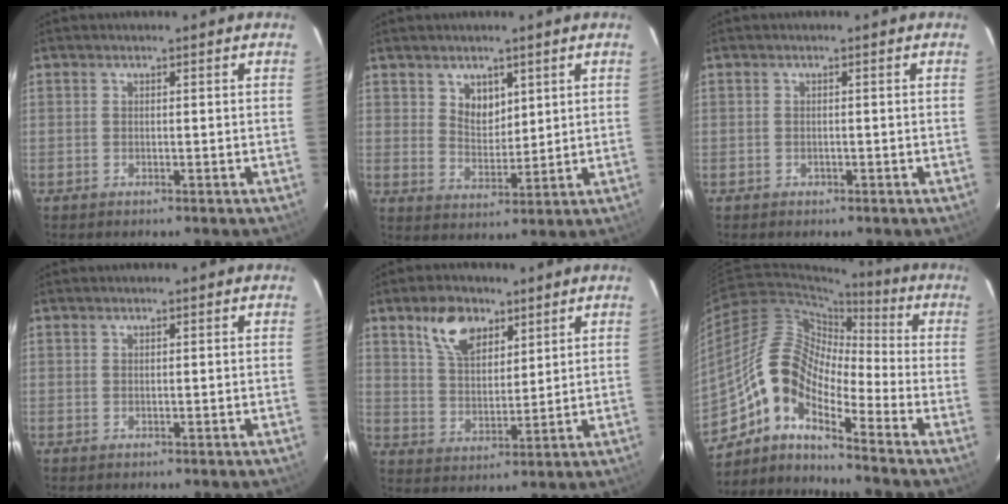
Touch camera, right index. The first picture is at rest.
{"total": 5.2, "force": [2.8, 3.7, 2.5], "torque": [-0.037, 0.002, 0.055]}
{"total": 0.9, "force": [-0.6, 0.7, 0.0], "torque": [0.001, 0.003, -0.007]}
{"total": 0.0}
{"total": 9.5, "force": [5.6, 5.3, 5.5], "torque": [-0.100, 0.017, 0.108]}
{"total": 11.6, "force": [-7.1, 4.1, 8.1], "torque": [-0.133, 0.014, -0.156]}